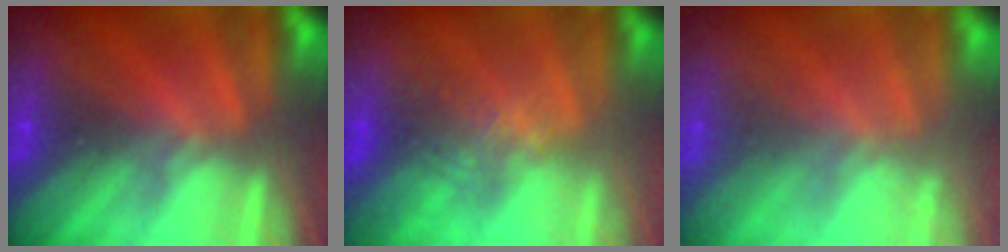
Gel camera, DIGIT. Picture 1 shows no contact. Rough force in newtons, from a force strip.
{"total": 2.6}
{"total": 2.3}